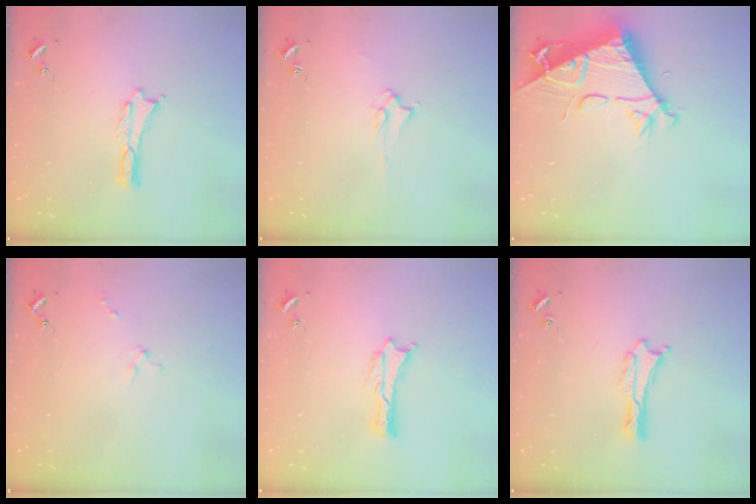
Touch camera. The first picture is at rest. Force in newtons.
{"total": 1.9, "press": 1.9, "slide": 0.3}
{"total": 9.4, "press": 9.4, "slide": 0.9}
{"total": 1.3, "press": 1.2, "slide": 0.1}
{"total": 0.0}
{"total": 0.0}